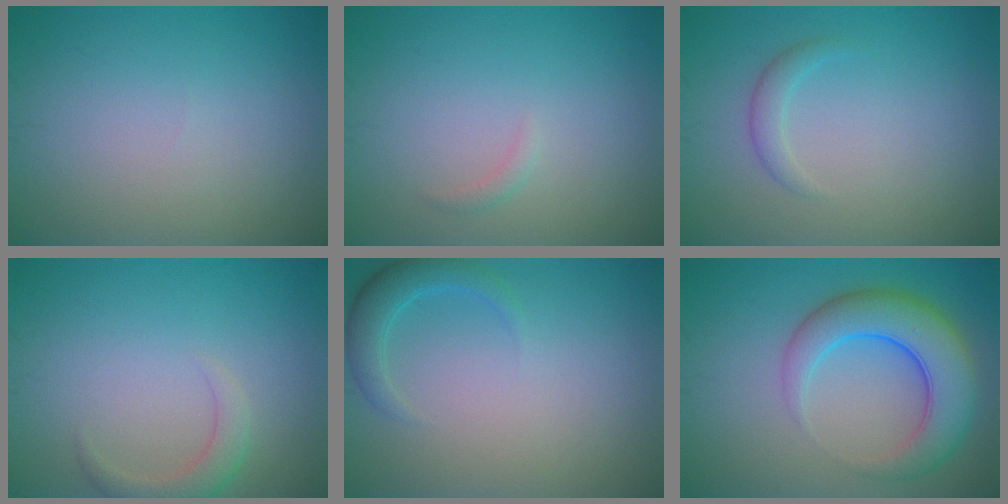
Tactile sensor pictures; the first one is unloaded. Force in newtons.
{"total": 0.7, "press": 0.7, "slide": 0.1}
{"total": 1.4, "press": 1.4, "slide": 0.1}
{"total": 2.2, "press": 2.2, "slide": 0.2}
{"total": 2.4, "press": 2.4, "slide": 0.1}
{"total": 7.1, "press": 7.1, "slide": 0.2}